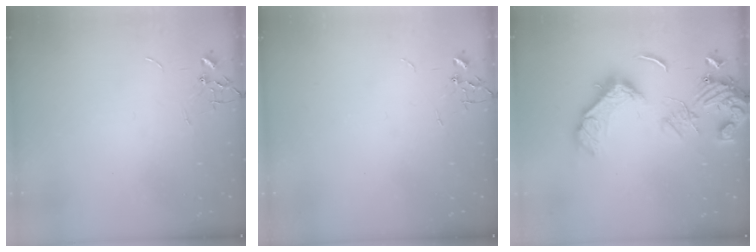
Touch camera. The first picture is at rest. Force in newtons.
{"total": 0.0}
{"total": 16.9, "press": 16.8, "slide": 2.3}